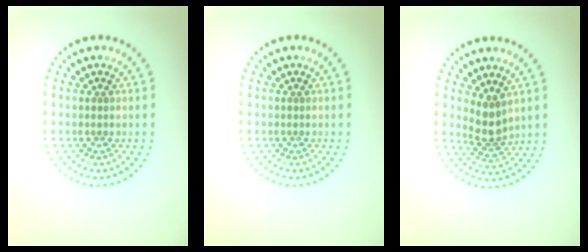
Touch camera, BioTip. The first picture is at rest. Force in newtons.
{"total": 0.0}
{"total": 2.6, "press": 2.0, "slide": 1.7}